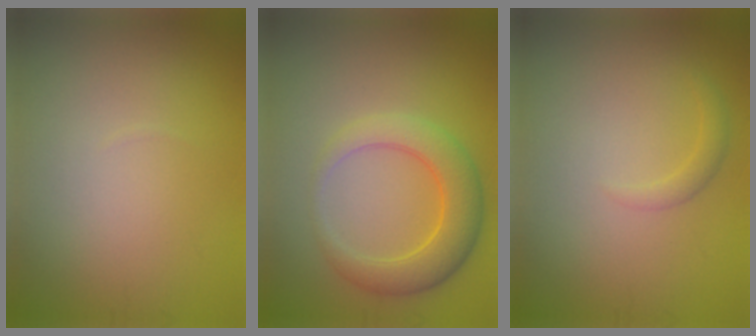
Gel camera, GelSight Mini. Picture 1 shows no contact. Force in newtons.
{"total": 5.0, "press": 5.0, "slide": 0.3}
{"total": 1.2, "press": 1.1, "slide": 0.1}